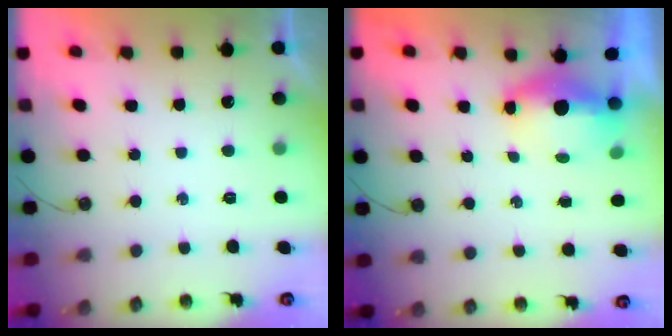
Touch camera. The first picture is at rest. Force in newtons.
{"total": 5.6, "press": 5.6, "slide": 0.7}